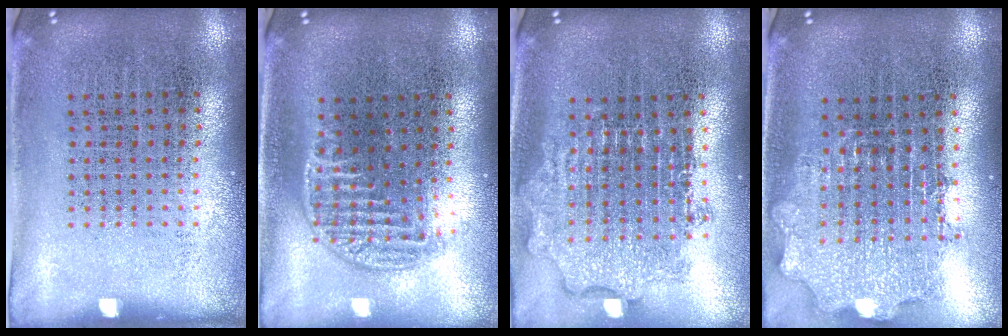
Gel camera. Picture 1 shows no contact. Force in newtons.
{"total": 1.2, "press": 1.0, "slide": 0.6}
{"total": 1.9, "press": 1.5, "slide": 1.1}
{"total": 2.0, "press": 1.6, "slide": 1.2}